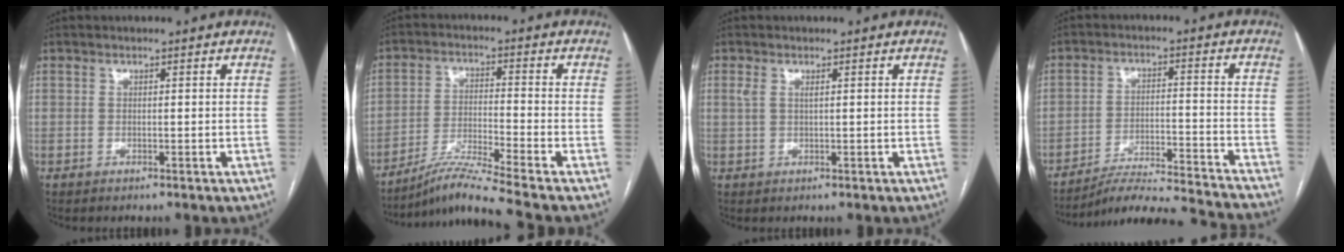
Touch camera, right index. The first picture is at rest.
{"total": 9.2, "force": [-7.7, -2.8, 4.1], "torque": [-0.076, -0.022, -0.141]}
{"total": 1.6, "force": [0.6, 0.5, 1.4], "torque": [-0.039, 0.016, 0.017]}
{"total": 16.9, "force": [-16.3, -1.3, 4.4], "torque": [-0.062, -0.016, -0.237]}